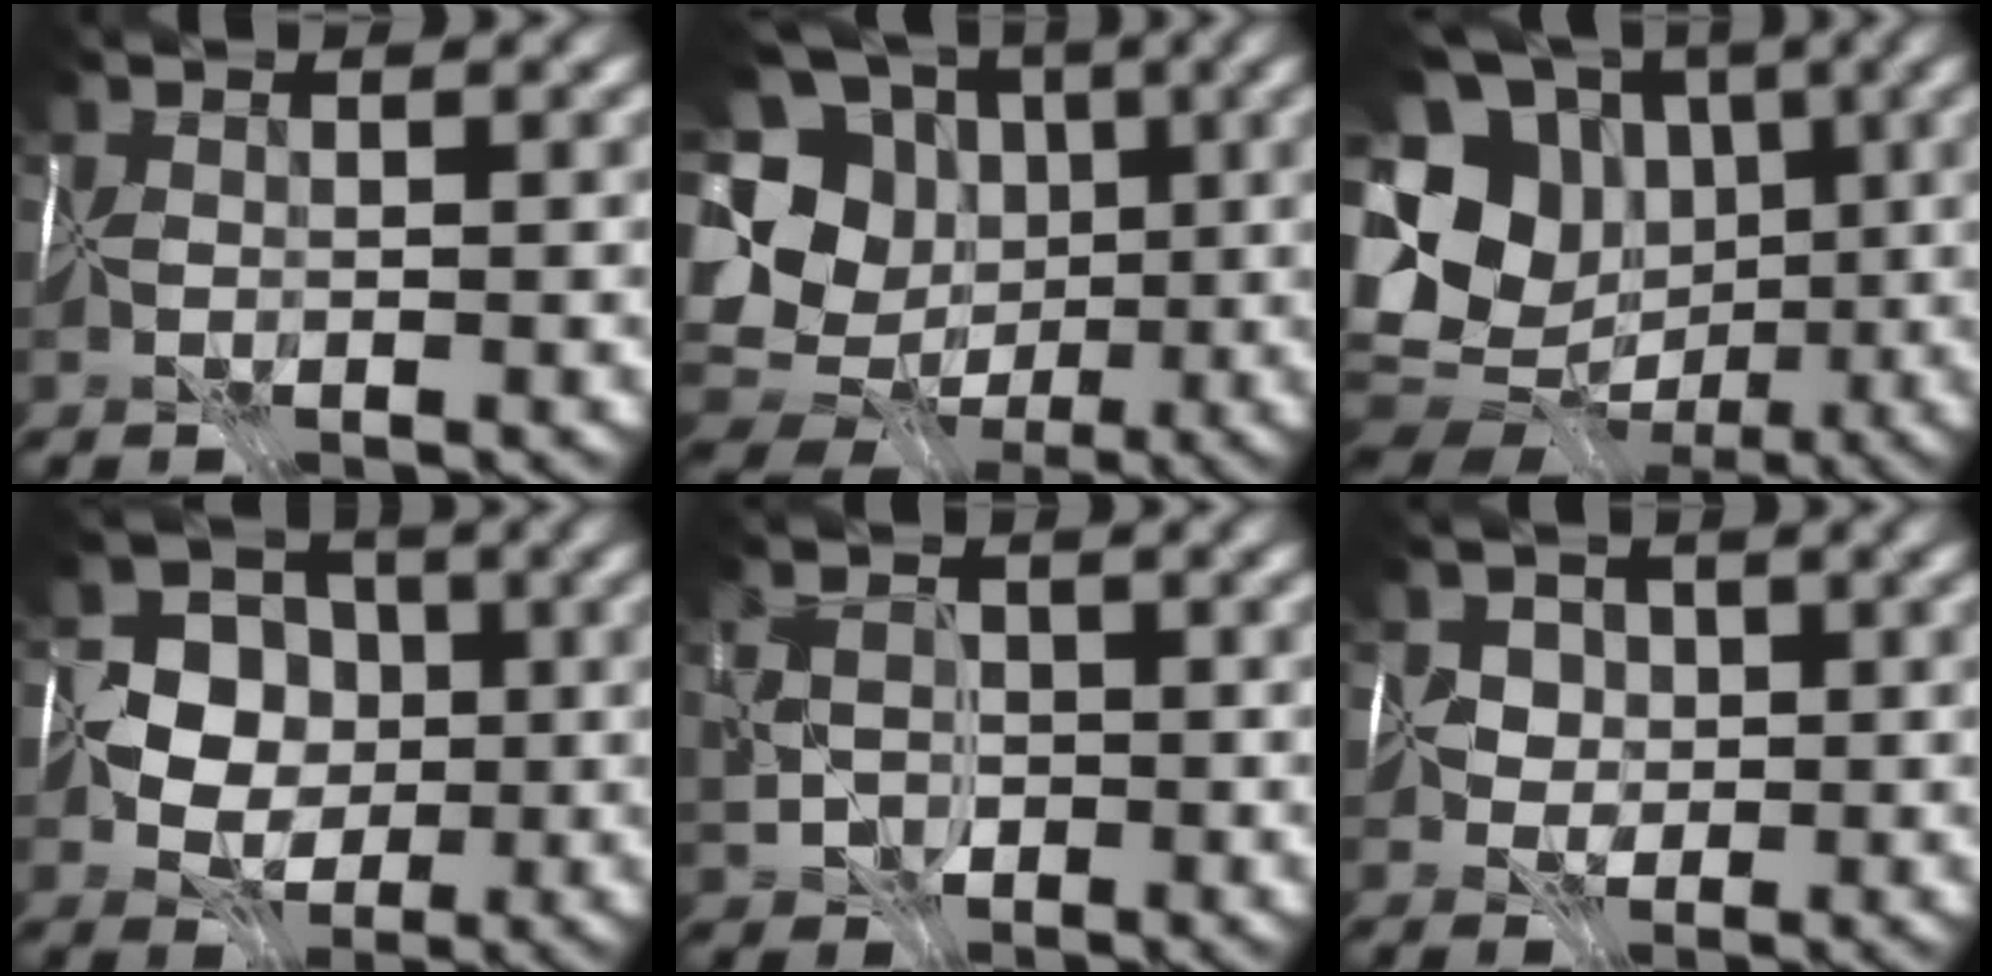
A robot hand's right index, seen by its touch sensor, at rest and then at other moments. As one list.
[{"total": 13.2, "force": [0.0, 11.7, 6.0], "torque": [-0.145, 0.008, 0.014]}, {"total": 15.5, "force": [-0.6, 13.2, 8.1], "torque": [-0.177, 0.020, -0.009]}, {"total": 5.3, "force": [-0.2, 4.8, 2.3], "torque": [-0.025, 0.005, -0.013]}, {"total": 1.9, "force": [-0.1, 1.9, 0.5], "torque": [-0.008, 0.001, 0.000]}, {"total": 2.3, "force": [0.8, 2.1, 0.2], "torque": [0.018, 0.013, 0.008]}]